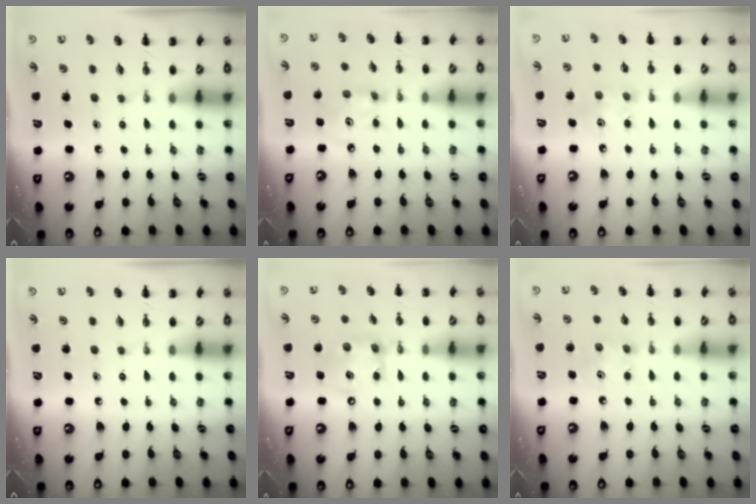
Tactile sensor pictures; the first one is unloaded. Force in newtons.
{"total": 3.5, "press": 3.5, "slide": 0.7}
{"total": 3.3, "press": 3.2, "slide": 0.8}
{"total": 0.0}
{"total": 12.2, "press": 12.0, "slide": 1.9}
{"total": 4.0, "press": 3.9, "slide": 1.1}